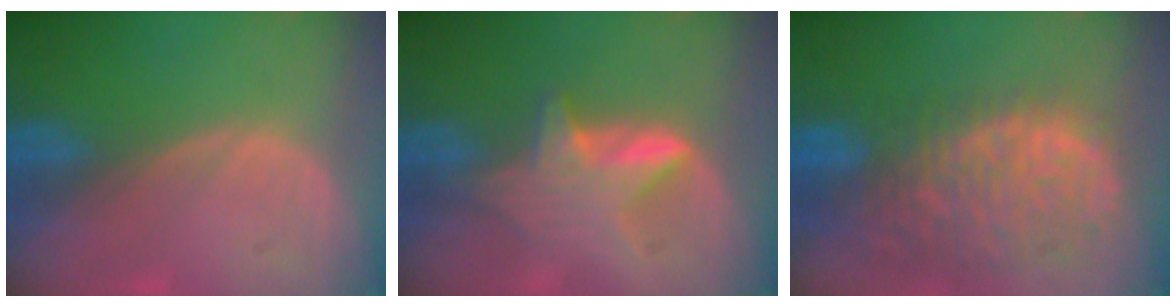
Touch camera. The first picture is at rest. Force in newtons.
{"total": 6.1, "press": 5.7, "slide": 2.2}
{"total": 13.5, "press": 11.0, "slide": 7.8}